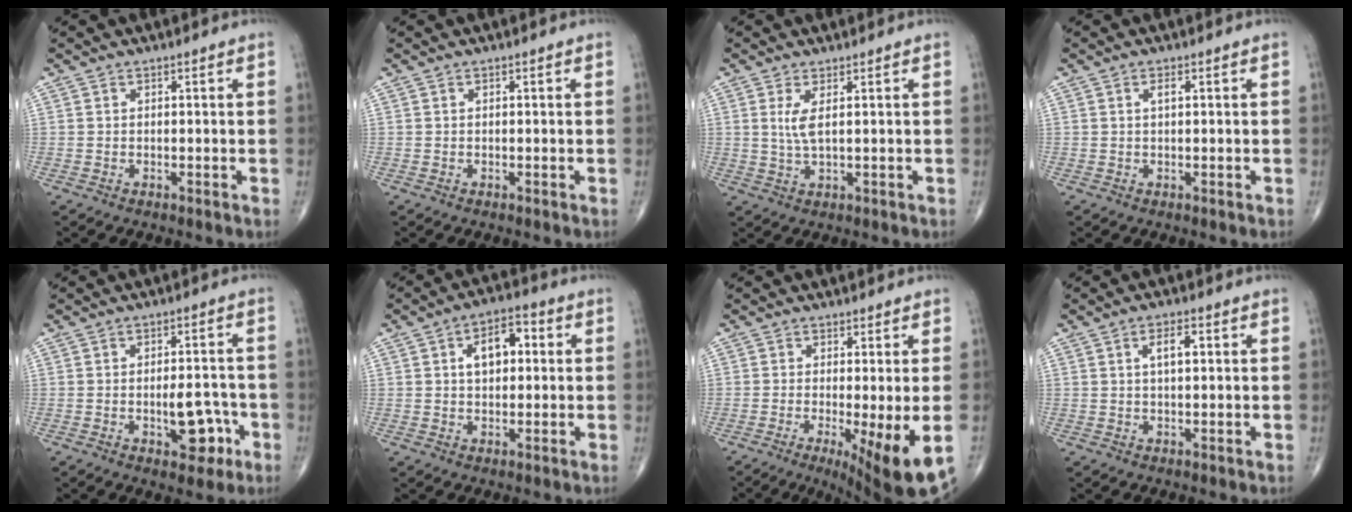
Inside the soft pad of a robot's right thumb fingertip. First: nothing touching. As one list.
[{"total": 0.0}, {"total": 3.4, "force": [0.9, 0.8, 3.2], "torque": [-0.078, -0.010, 0.023]}, {"total": 1.2, "force": [0.3, 0.4, 1.1], "torque": [-0.019, 0.001, 0.004]}, {"total": 7.5, "force": [-2.7, 3.8, 5.9], "torque": [-0.060, 0.022, -0.031]}, {"total": 8.0, "force": [1.5, 4.7, 6.2], "torque": [-0.083, 0.018, 0.018]}, {"total": 12.4, "force": [-4.7, 2.2, 11.3], "torque": [-0.142, -0.025, -0.064]}, {"total": 3.7, "force": [0.9, 1.6, 3.3], "torque": [-0.052, 0.004, 0.014]}]